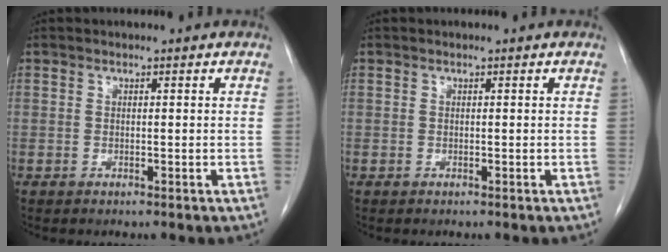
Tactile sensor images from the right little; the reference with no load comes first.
{"total": 0.0}